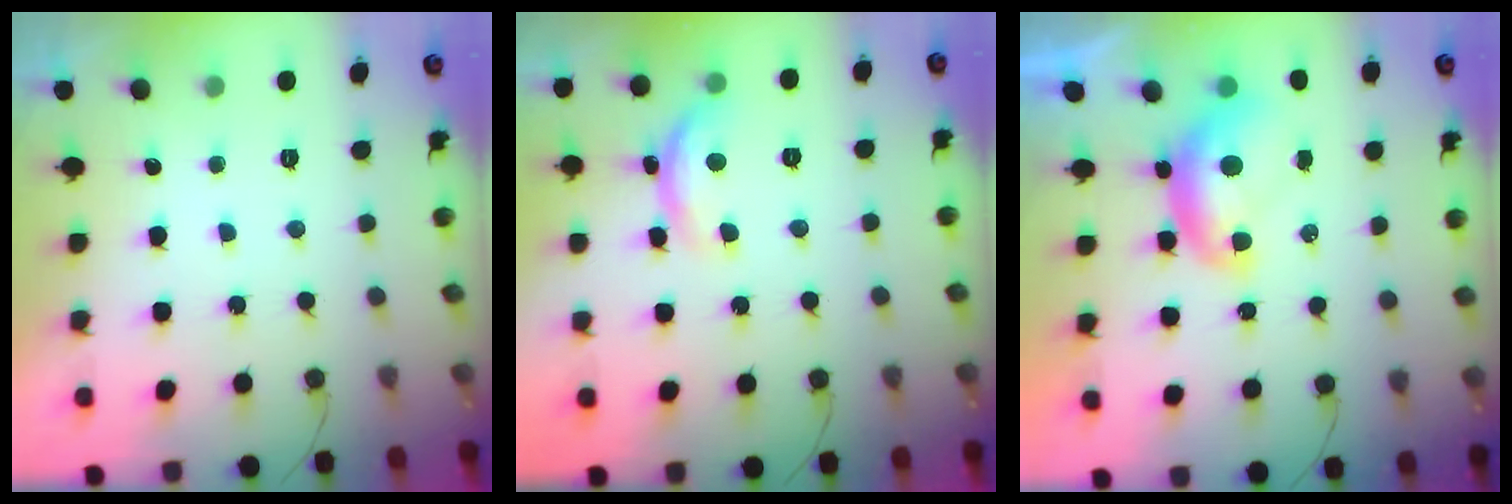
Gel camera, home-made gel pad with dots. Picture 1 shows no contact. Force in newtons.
{"total": 11.3, "press": 11.3, "slide": 0.6}
{"total": 8.1, "press": 8.1, "slide": 0.7}